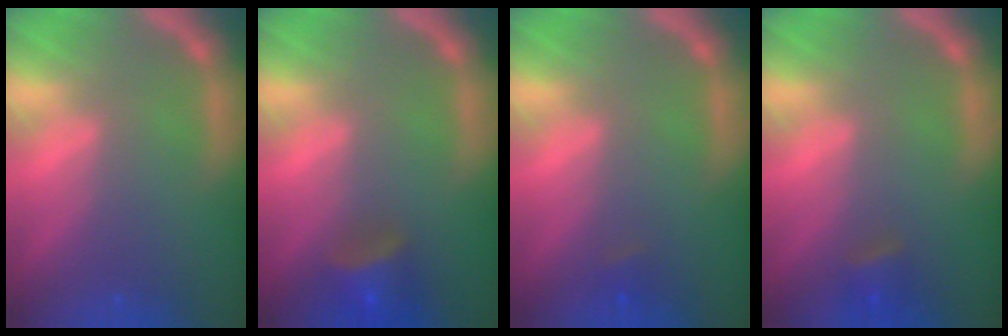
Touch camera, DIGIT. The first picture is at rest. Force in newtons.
{"total": 4.0}
{"total": 0.9}
{"total": 1.9}